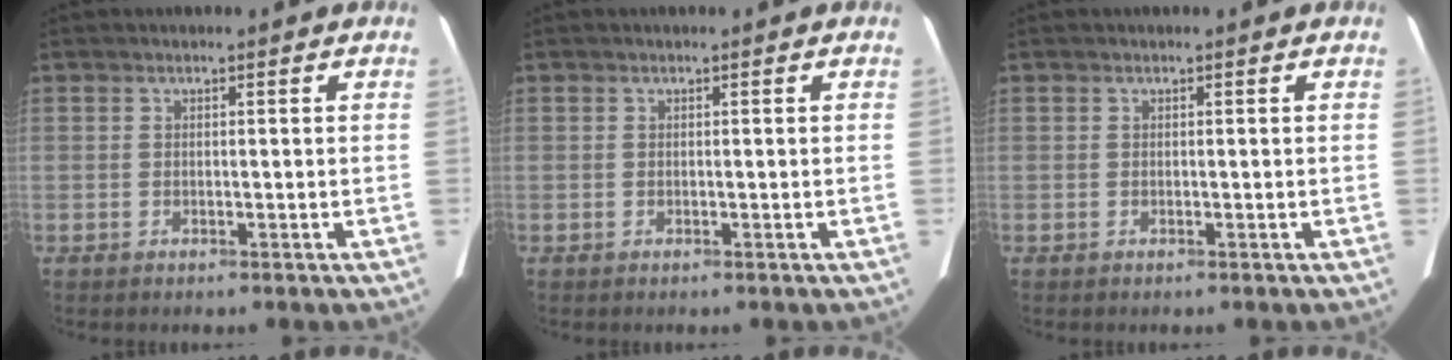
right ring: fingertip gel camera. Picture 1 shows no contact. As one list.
[{"total": 0.0}, {"total": 0.0}]